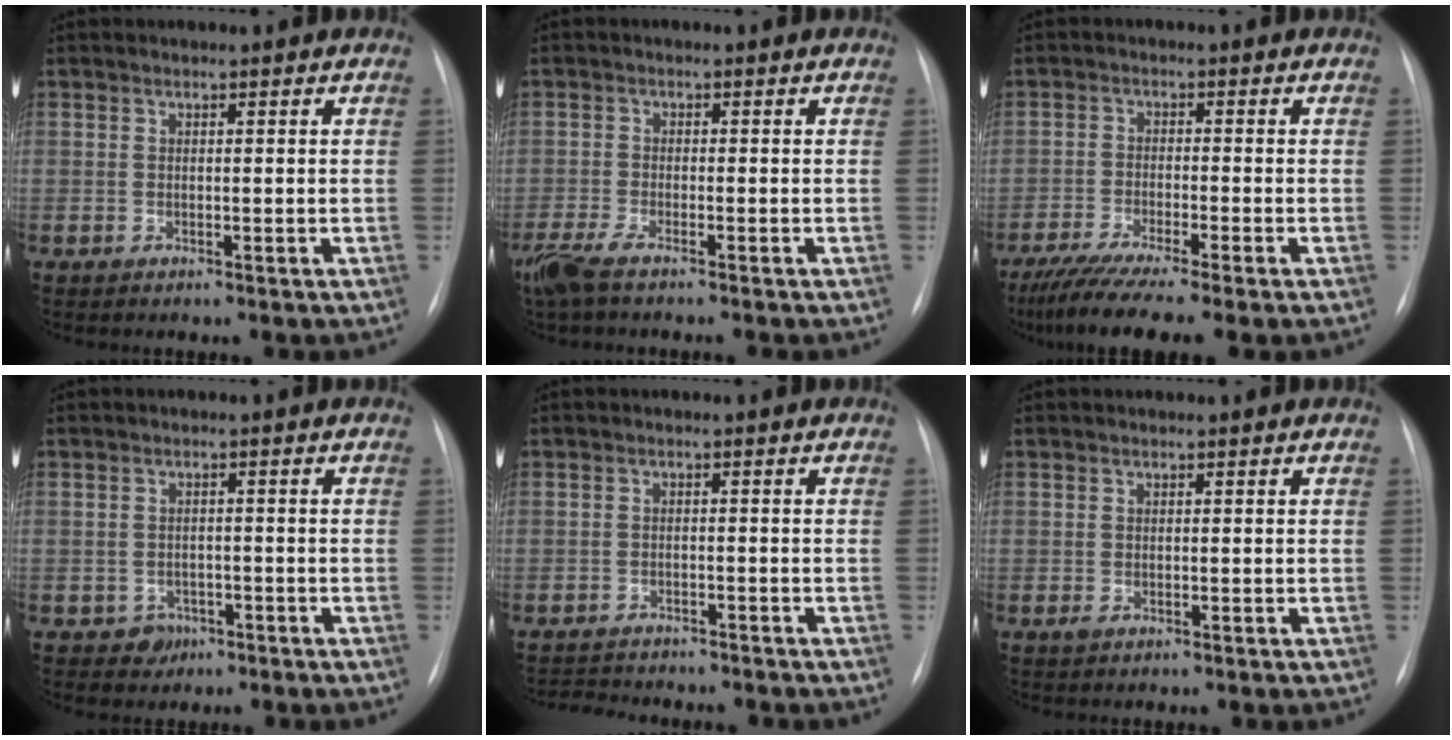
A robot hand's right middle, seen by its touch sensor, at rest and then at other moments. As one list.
[{"total": 4.7, "force": [-3.6, 0.5, 3.0], "torque": [-0.066, -0.013, -0.071]}, {"total": 10.0, "force": [-7.9, -0.1, 6.2], "torque": [-0.102, -0.027, -0.126]}, {"total": 2.6, "force": [-1.4, 2.2, 0.1], "torque": [0.004, 0.011, -0.017]}, {"total": 7.1, "force": [-6.7, 1.5, 1.9], "torque": [-0.029, -0.004, -0.093]}, {"total": 0.5, "force": [-0.2, 0.3, 0.3], "torque": [-0.008, 0.000, -0.003]}]